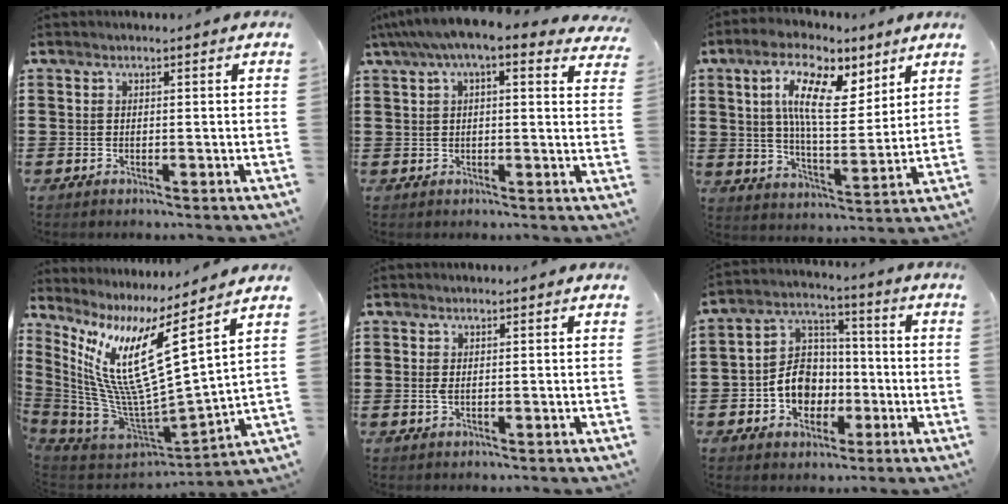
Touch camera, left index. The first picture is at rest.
{"total": 6.2, "force": [4.1, 1.1, 4.5], "torque": [-0.098, -0.005, 0.070]}
{"total": 12.7, "force": [6.7, 4.7, 9.6], "torque": [-0.178, -0.014, 0.118]}
{"total": 13.5, "force": [4.7, 2.9, 12.3], "torque": [-0.276, -0.047, 0.065]}
{"total": 1.0, "force": [0.0, 0.4, 0.9], "torque": [-0.020, 0.001, -0.001]}
{"total": 8.2, "force": [-2.3, 7.1, 3.4], "torque": [-0.087, 0.013, -0.045]}